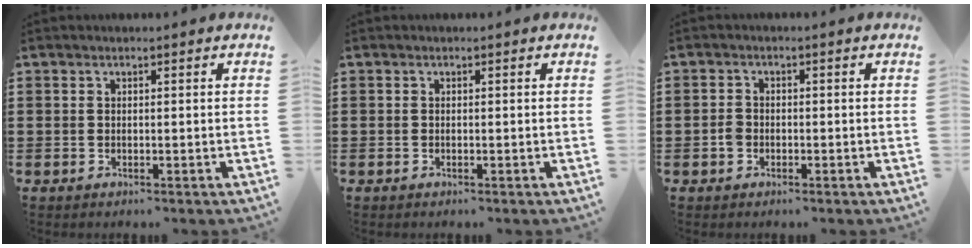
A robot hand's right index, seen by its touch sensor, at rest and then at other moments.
{"total": 0.0}
{"total": 1.6, "force": [-0.7, 1.2, 0.8], "torque": [-0.018, 0.002, -0.014]}